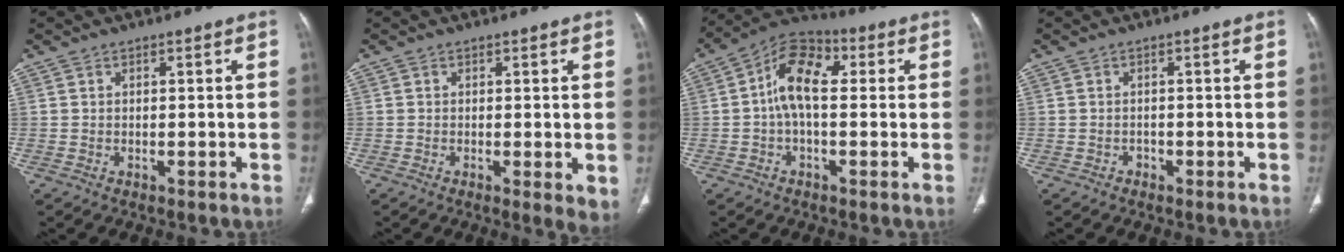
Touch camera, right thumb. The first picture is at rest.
{"total": 3.7, "force": [-0.4, 1.2, 3.5], "torque": [-0.051, -0.012, -0.009]}
{"total": 10.0, "force": [0.7, 5.8, 8.2], "torque": [-0.131, 0.031, -0.001]}
{"total": 0.9, "force": [-0.6, 0.6, 0.1], "torque": [0.001, 0.003, -0.014]}